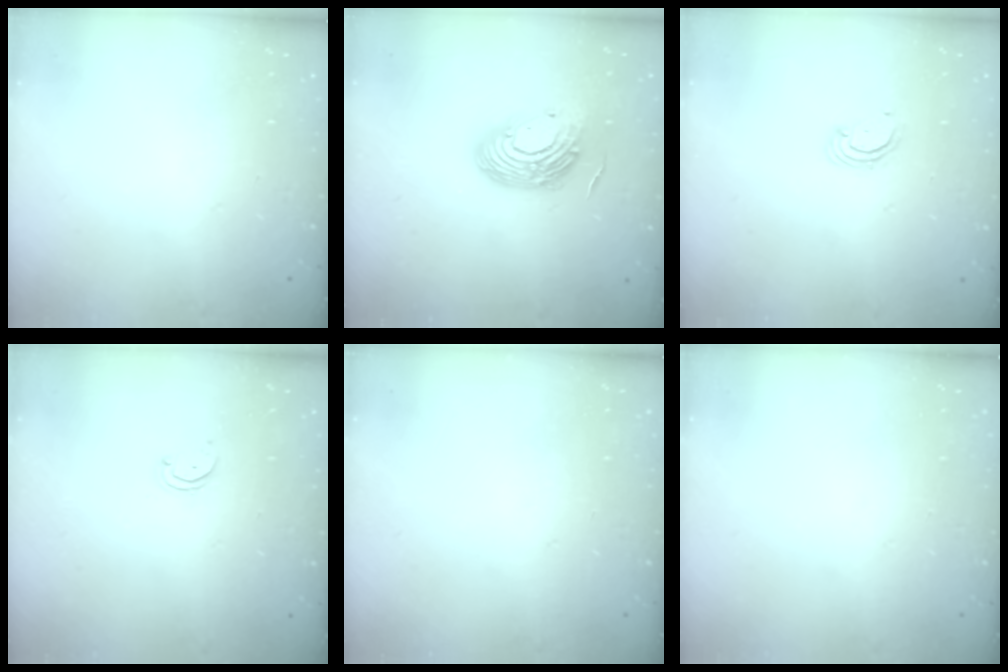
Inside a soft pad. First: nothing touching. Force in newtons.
{"total": 13.8, "press": 13.7, "slide": 1.8}
{"total": 2.5, "press": 2.5, "slide": 0.2}
{"total": 1.8, "press": 1.7, "slide": 0.2}
{"total": 0.0}
{"total": 0.0}